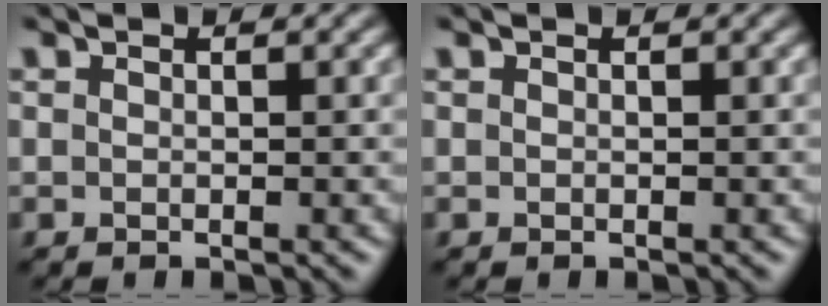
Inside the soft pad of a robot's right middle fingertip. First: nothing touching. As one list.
[{"total": 0.0}]